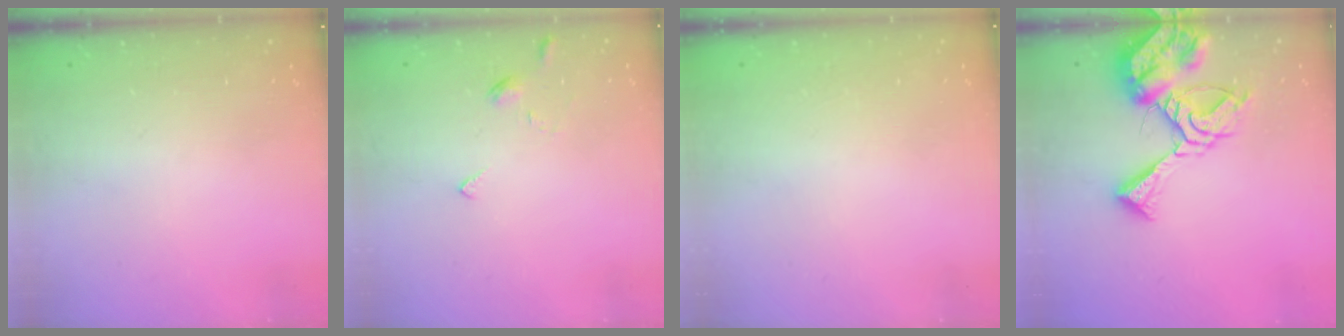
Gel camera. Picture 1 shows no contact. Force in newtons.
{"total": 2.8, "press": 2.8, "slide": 0.6}
{"total": 2.0, "press": 2.0, "slide": 0.1}
{"total": 14.4, "press": 14.3, "slide": 0.9}